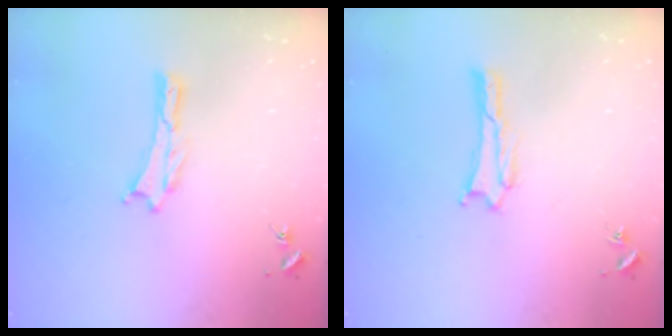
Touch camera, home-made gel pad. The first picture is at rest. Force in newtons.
{"total": 1.7, "press": 1.7, "slide": 0.1}